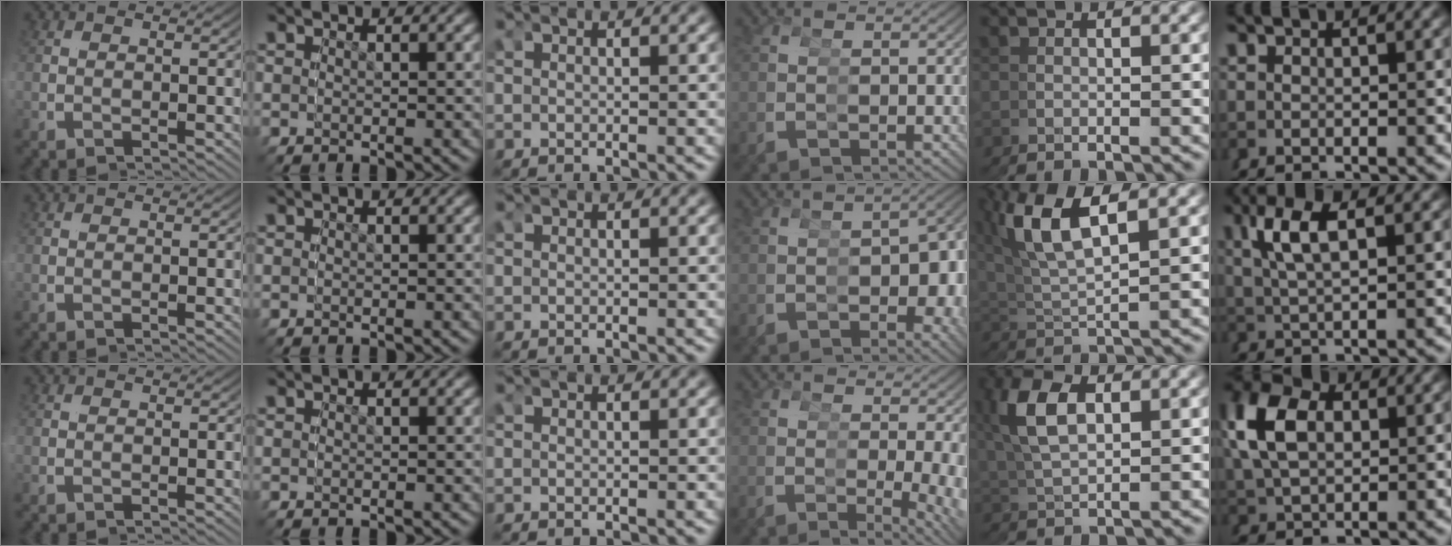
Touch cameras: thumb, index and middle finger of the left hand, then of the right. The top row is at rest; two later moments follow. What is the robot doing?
{"motion": "grasp_and_lifting", "object": "cubes"}